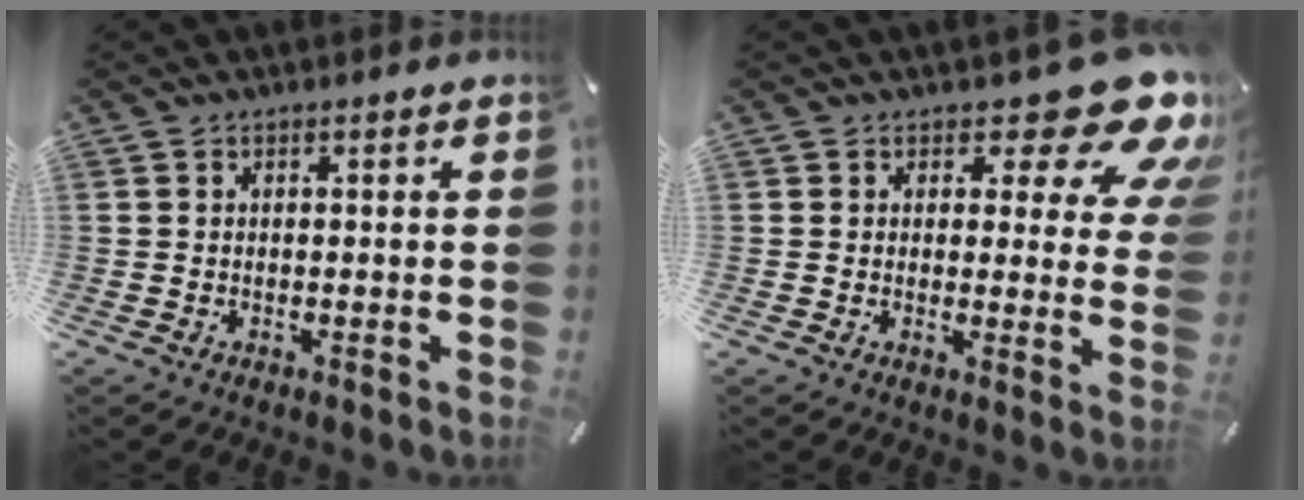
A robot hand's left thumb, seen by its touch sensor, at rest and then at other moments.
{"total": 14.1, "force": [8.6, 5.9, 9.5], "torque": [-0.114, -0.065, 0.141]}